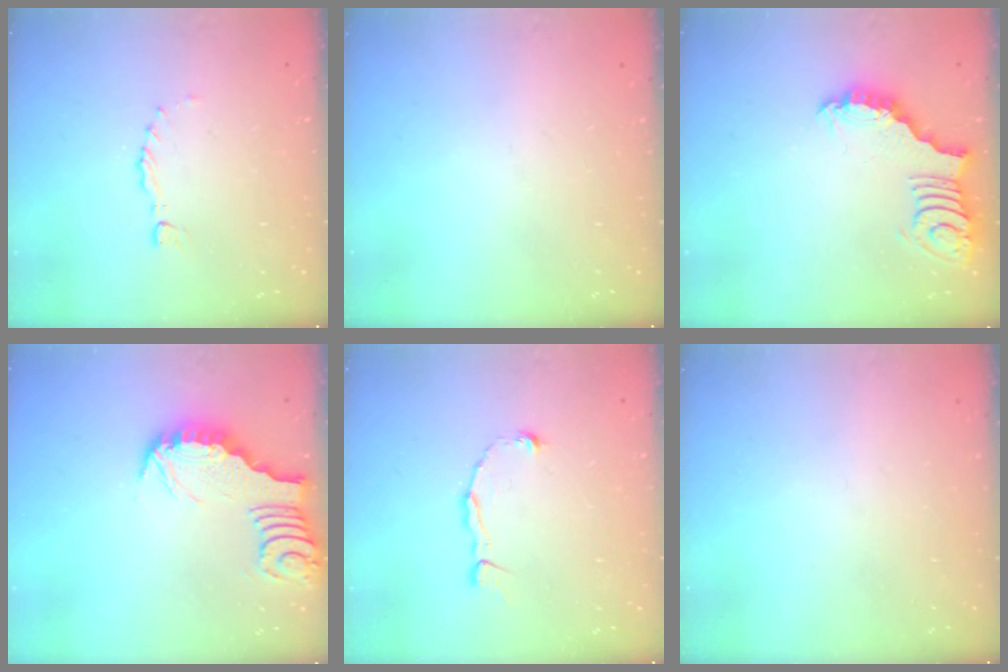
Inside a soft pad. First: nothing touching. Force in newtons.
{"total": 0.0}
{"total": 3.1, "press": 3.0, "slide": 0.3}
{"total": 3.2, "press": 3.1, "slide": 0.4}
{"total": 4.3, "press": 4.3, "slide": 0.4}
{"total": 0.0}